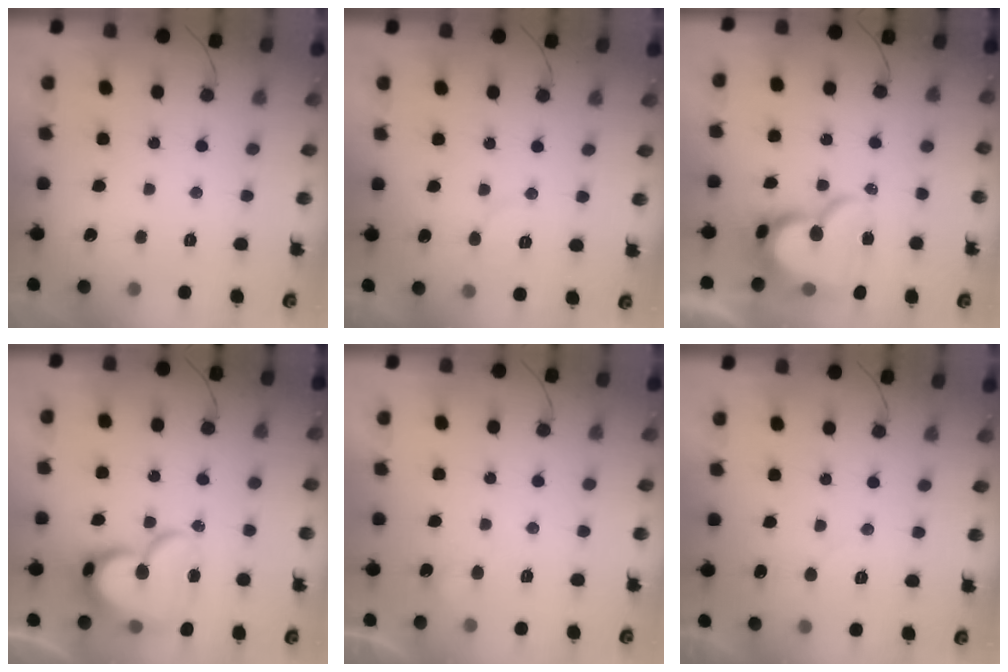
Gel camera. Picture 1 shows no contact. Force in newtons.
{"total": 4.7, "press": 4.6, "slide": 0.4}
{"total": 16.6, "press": 16.6, "slide": 1.2}
{"total": 18.6, "press": 18.6, "slide": 1.4}
{"total": 4.0, "press": 3.9, "slide": 0.4}
{"total": 4.7, "press": 4.7, "slide": 0.3}